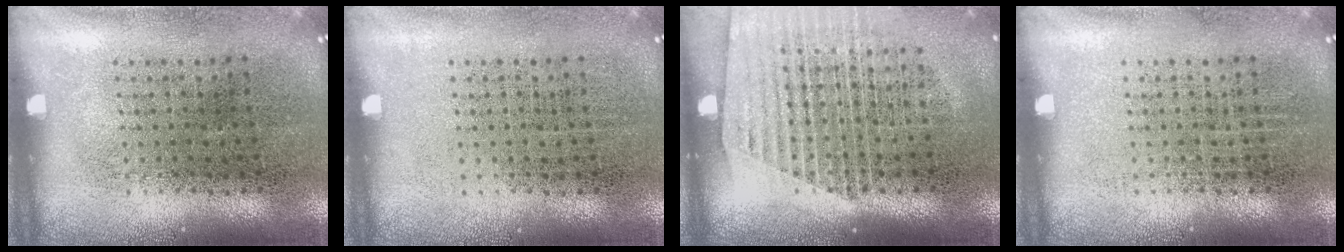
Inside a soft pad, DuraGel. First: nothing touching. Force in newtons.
{"total": 0.0}
{"total": 1.5, "press": 1.4, "slide": 0.5}
{"total": 0.0}